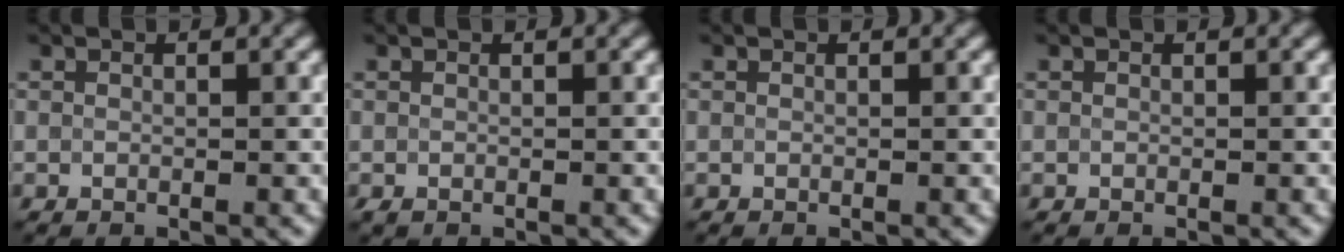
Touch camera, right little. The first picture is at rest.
{"total": 0.6, "force": [-0.4, 0.4, 0.3], "torque": [-0.005, -0.001, -0.007]}
{"total": 0.0}
{"total": 0.0}